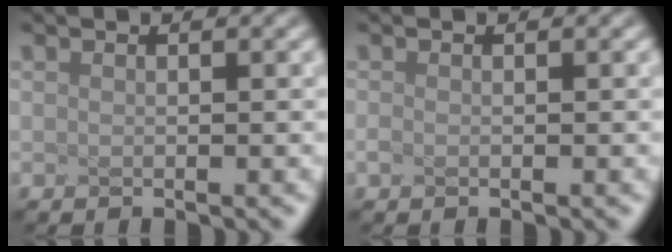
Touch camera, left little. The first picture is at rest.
{"total": 1.0, "force": [-0.8, -0.5, -0.5], "torque": [-0.010, -0.009, 0.001]}